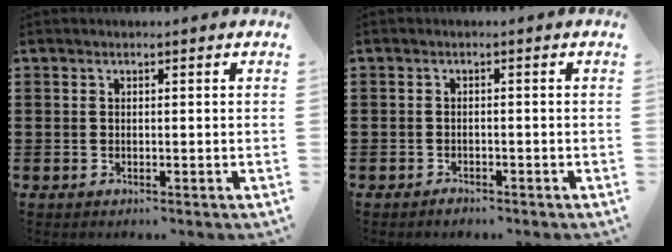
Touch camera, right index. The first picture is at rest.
{"total": 1.0, "force": [-1.0, 0.0, 0.1], "torque": [-0.006, -0.002, -0.021]}